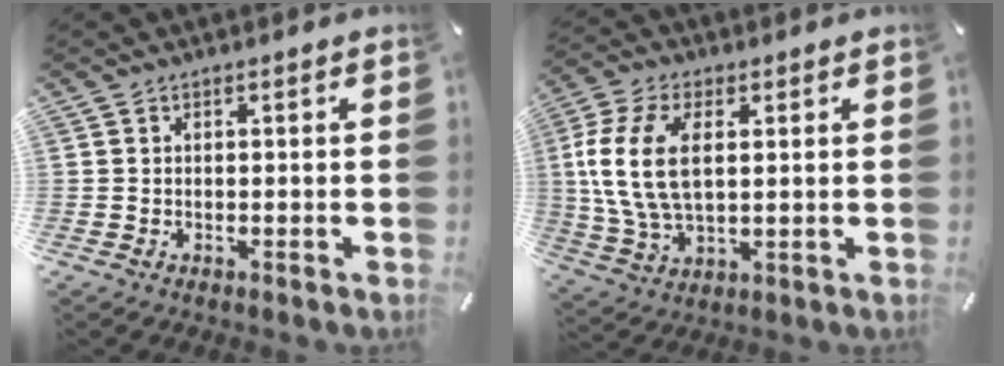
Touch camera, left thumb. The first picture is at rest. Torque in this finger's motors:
{"motor_torque": [0.38, 1.58, 2.35, -0.42, 0.40]}